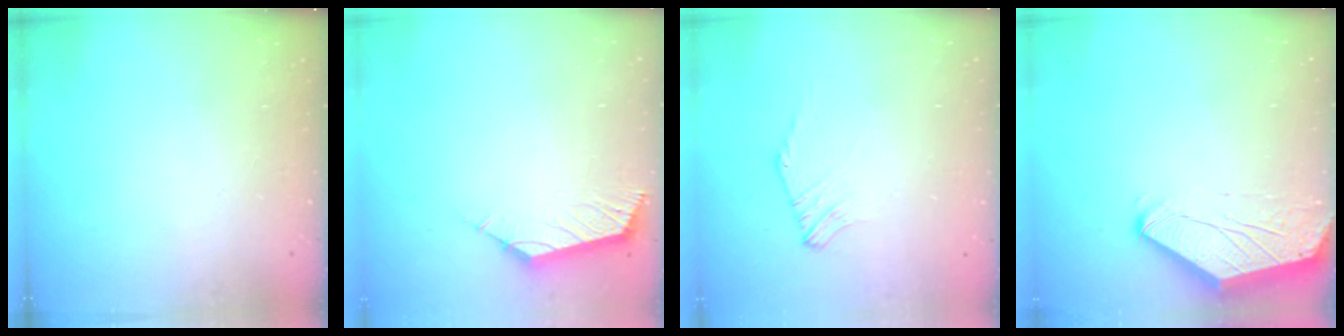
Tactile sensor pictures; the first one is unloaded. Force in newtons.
{"total": 3.0, "press": 2.9, "slide": 0.6}
{"total": 1.8, "press": 1.7, "slide": 0.5}
{"total": 0.0}